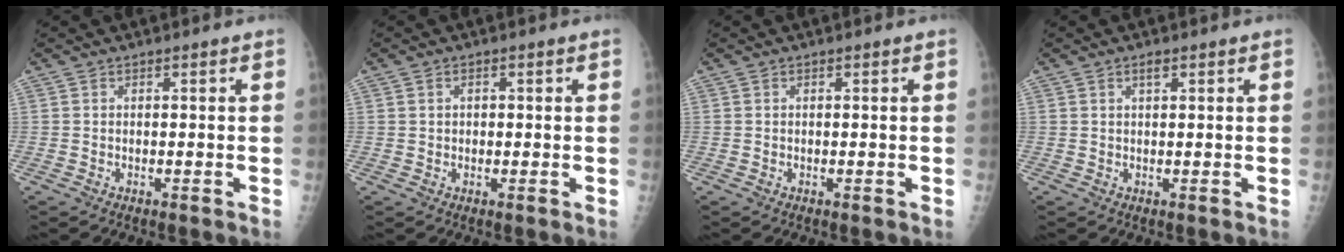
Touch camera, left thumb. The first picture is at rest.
{"total": 1.3, "force": [0.3, 1.2, 0.5], "torque": [-0.004, 0.001, 0.005]}
{"total": 0.0}
{"total": 1.5, "force": [0.9, 0.6, 1.1], "torque": [-0.016, -0.002, 0.013]}